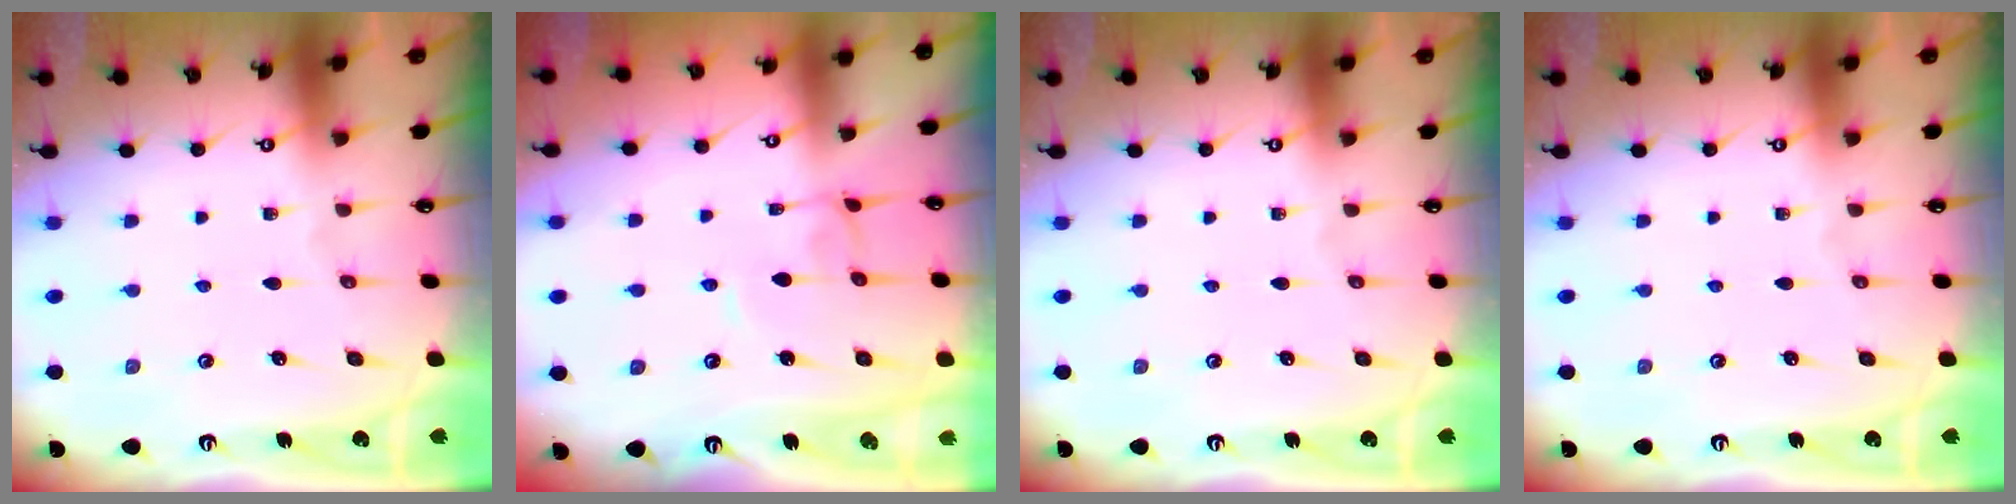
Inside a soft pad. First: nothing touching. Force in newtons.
{"total": 2.1, "press": 2.1, "slide": 0.1}
{"total": 0.0}
{"total": 0.0}